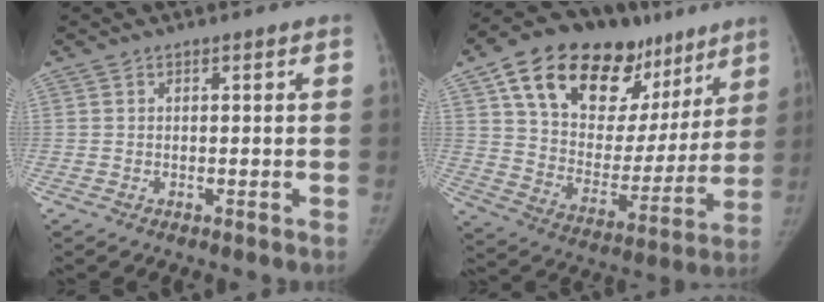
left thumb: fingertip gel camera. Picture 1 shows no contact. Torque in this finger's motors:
{"motor_torque": [1.27, 0.79, 1.85, -0.91, 0.12]}